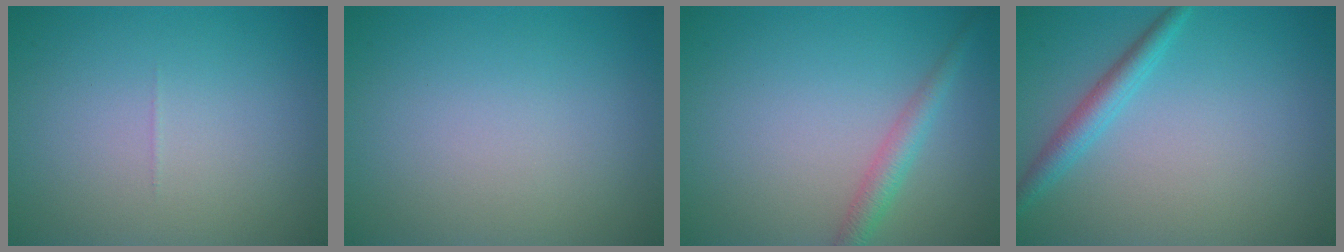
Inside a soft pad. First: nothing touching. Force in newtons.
{"total": 0.0}
{"total": 2.2, "press": 2.2, "slide": 0.1}
{"total": 2.4, "press": 2.4, "slide": 0.1}